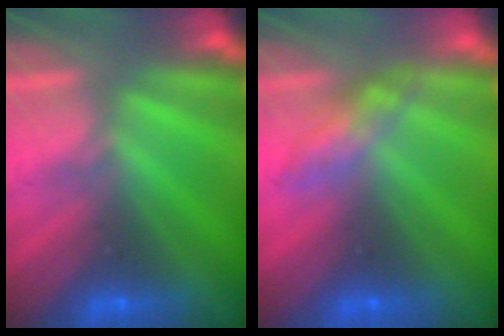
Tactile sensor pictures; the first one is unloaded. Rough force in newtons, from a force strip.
{"total": 2.6}